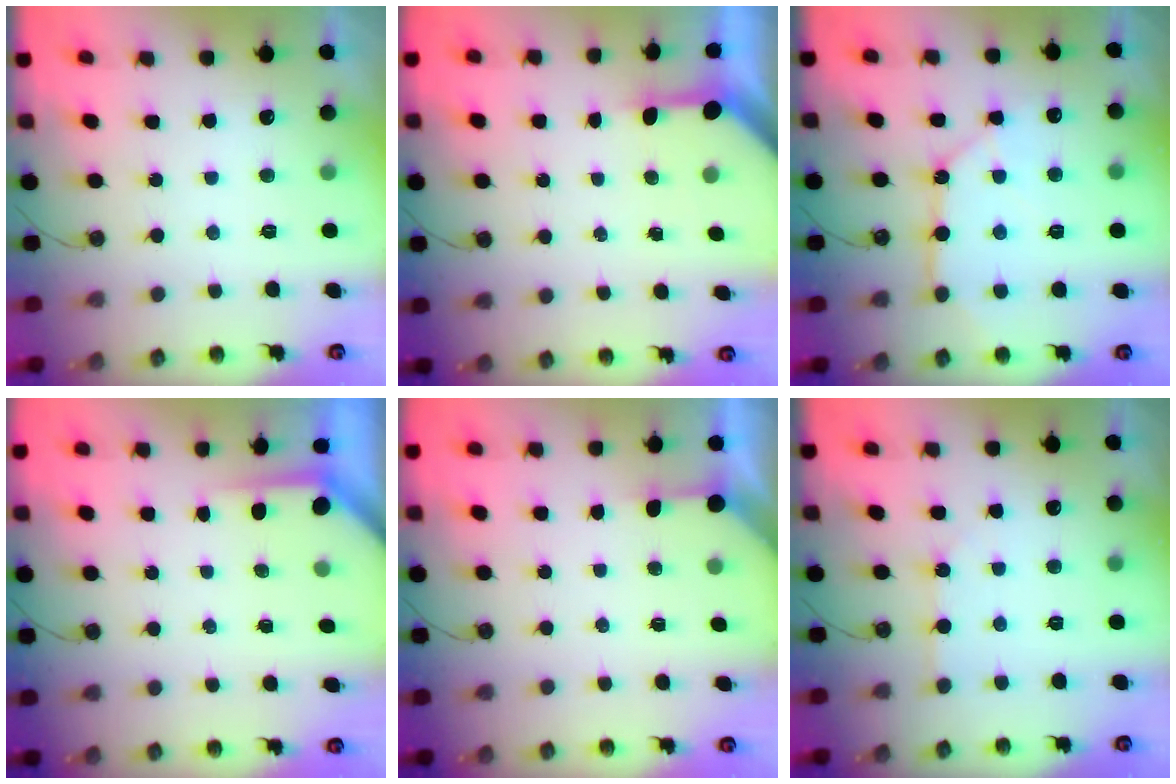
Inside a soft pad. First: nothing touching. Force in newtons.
{"total": 3.5, "press": 3.5, "slide": 0.4}
{"total": 11.4, "press": 11.3, "slide": 1.0}
{"total": 3.5, "press": 3.5, "slide": 0.2}
{"total": 2.2, "press": 2.2, "slide": 0.3}
{"total": 2.7, "press": 2.7, "slide": 0.4}